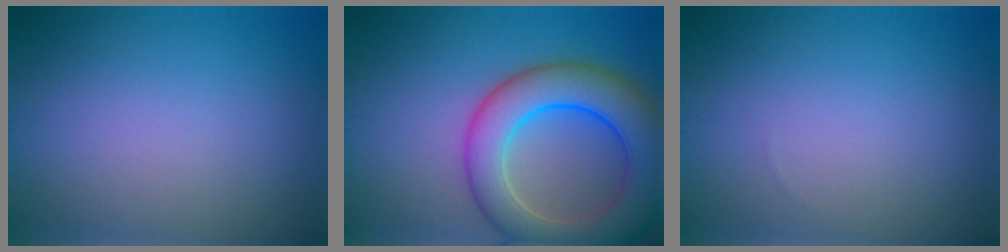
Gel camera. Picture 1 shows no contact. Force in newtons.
{"total": 9.4, "press": 9.4, "slide": 0.5}
{"total": 0.0}